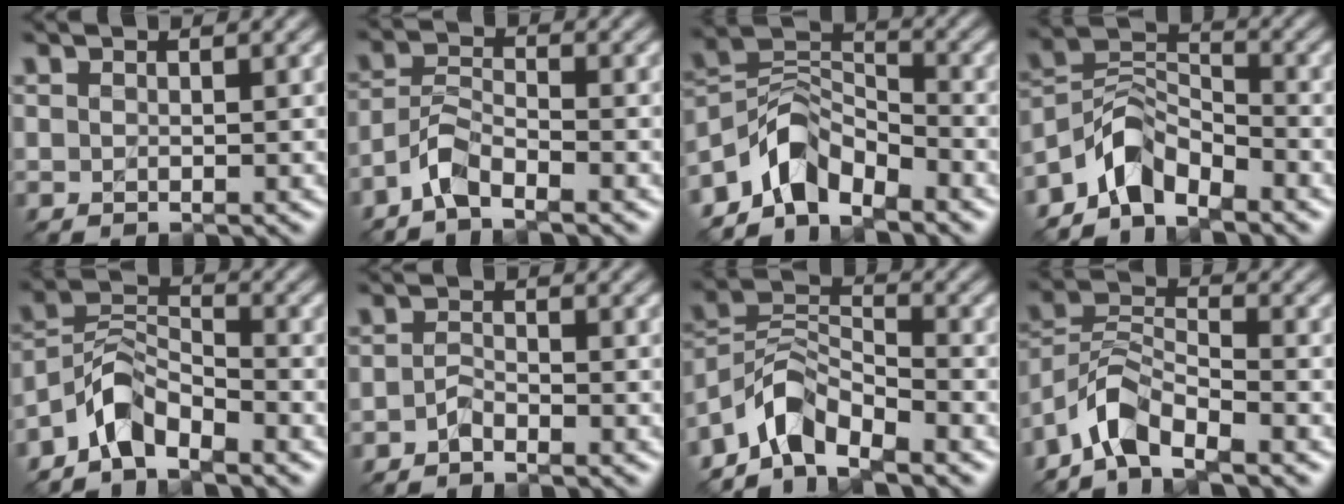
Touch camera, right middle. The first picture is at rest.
{"total": 3.0, "force": [-2.3, 0.8, 1.7], "torque": [-0.034, 0.008, -0.055]}
{"total": 5.4, "force": [-4.1, 2.6, 2.3], "torque": [-0.032, 0.003, -0.089]}
{"total": 4.8, "force": [-3.8, 2.3, 2.0], "torque": [-0.027, 0.006, -0.084]}
{"total": 4.3, "force": [-3.4, 1.8, 1.9], "torque": [-0.030, 0.011, -0.077]}
{"total": 1.1, "force": [-0.9, 0.3, 0.6], "torque": [-0.014, 0.003, -0.020]}
{"total": 5.1, "force": [-4.1, 2.0, 2.2], "torque": [-0.031, 0.004, -0.091]}
{"total": 4.8, "force": [-3.8, 1.7, 2.4], "torque": [-0.040, 0.006, -0.085]}